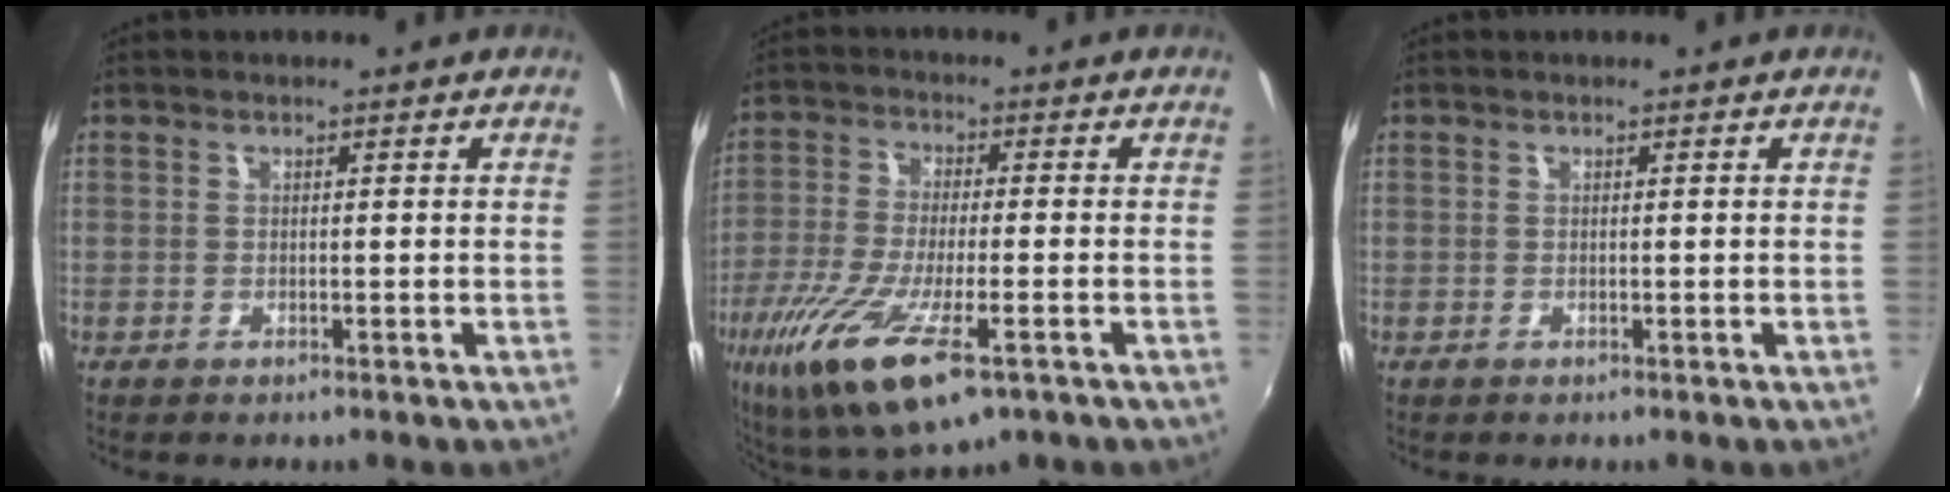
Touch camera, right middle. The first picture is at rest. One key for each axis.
{"total": 17.2, "fx": -8.2, "fy": 5.3, "fz": 14.2, "tx": -0.301, "ty": -0.059, "tz": -0.146}
{"total": 0.0}